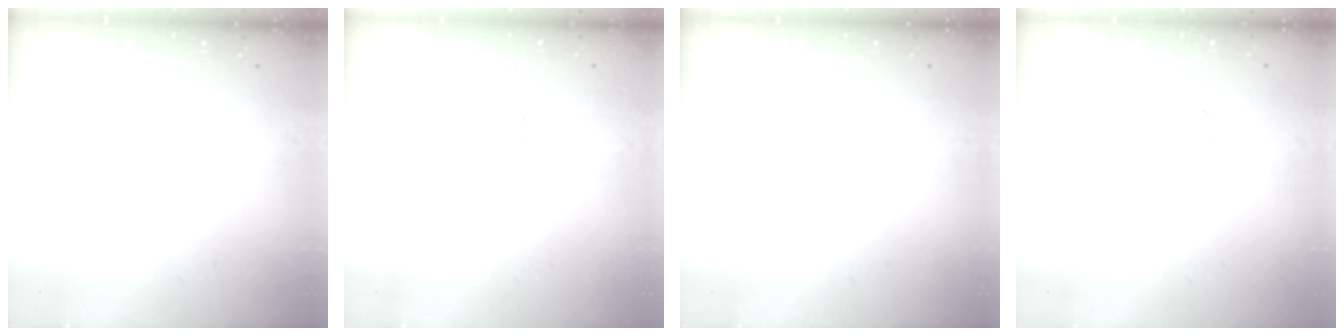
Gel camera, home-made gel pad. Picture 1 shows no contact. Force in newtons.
{"total": 3.4, "press": 3.4, "slide": 0.5}
{"total": 0.0}
{"total": 1.7, "press": 1.6, "slide": 0.2}